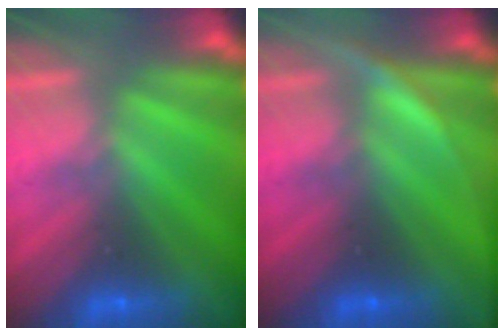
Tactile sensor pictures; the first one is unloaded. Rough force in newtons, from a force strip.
{"total": 2.9}